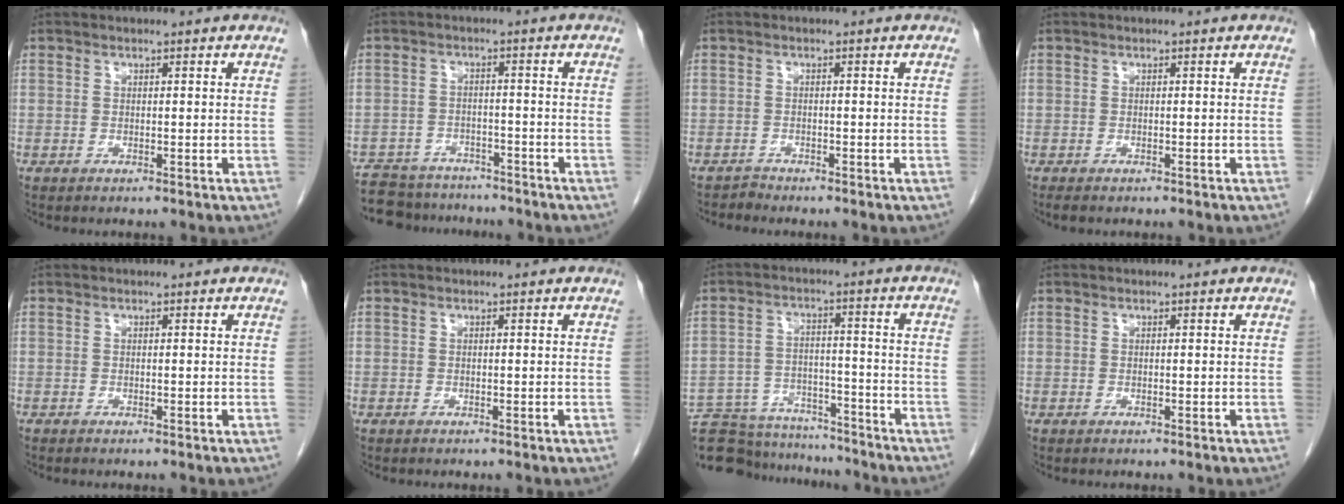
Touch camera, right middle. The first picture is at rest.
{"total": 9.6, "force": [-8.7, 3.9, 1.6], "torque": [-0.024, 0.008, -0.120]}
{"total": 0.9, "force": [-0.7, -0.1, -0.5], "torque": [0.010, -0.006, -0.012]}
{"total": 1.0, "force": [-0.8, 0.3, 0.5], "torque": [-0.011, -0.003, -0.011]}
{"total": 0.0}
{"total": 0.0}
{"total": 16.8, "force": [-15.8, 4.3, 3.8], "torque": [-0.081, 0.014, -0.230]}
{"total": 0.0}